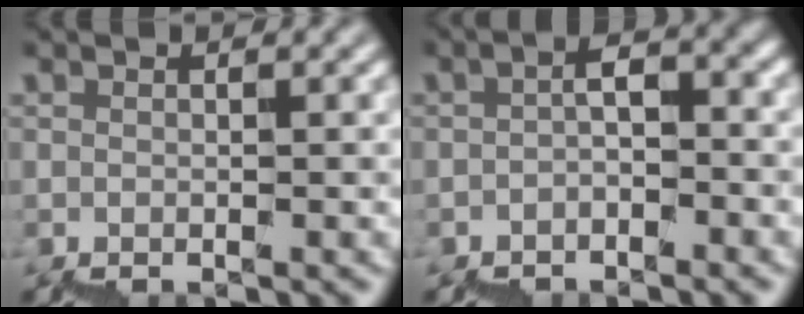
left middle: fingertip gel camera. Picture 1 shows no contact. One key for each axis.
{"total": 1.9, "fx": -0.8, "fy": 0.7, "fz": 1.6, "tx": -0.029, "ty": 0.013, "tz": -0.015}